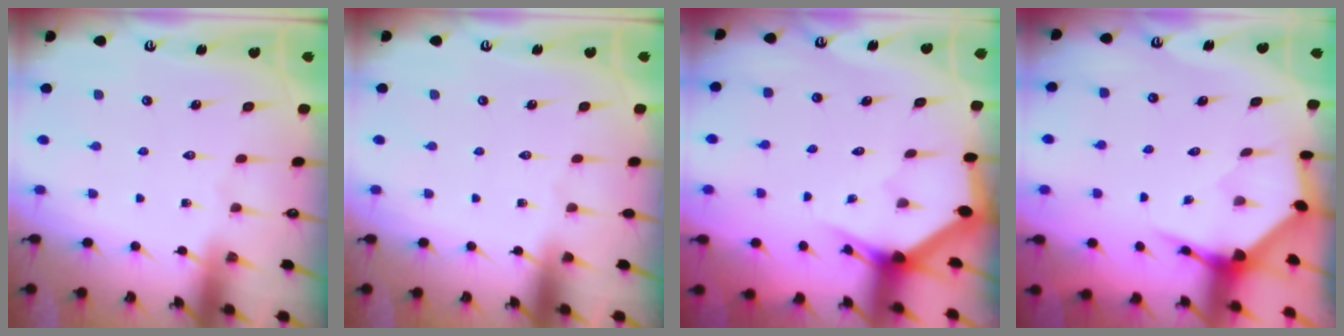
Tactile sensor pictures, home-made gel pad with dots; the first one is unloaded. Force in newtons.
{"total": 0.0}
{"total": 2.7, "press": 2.7, "slide": 0.0}
{"total": 4.0, "press": 4.0, "slide": 0.4}